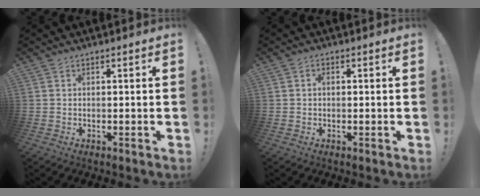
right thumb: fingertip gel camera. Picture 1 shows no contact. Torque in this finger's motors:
{"motor_torque": [0.10, -0.10, -0.26, 0.28, 0.07]}